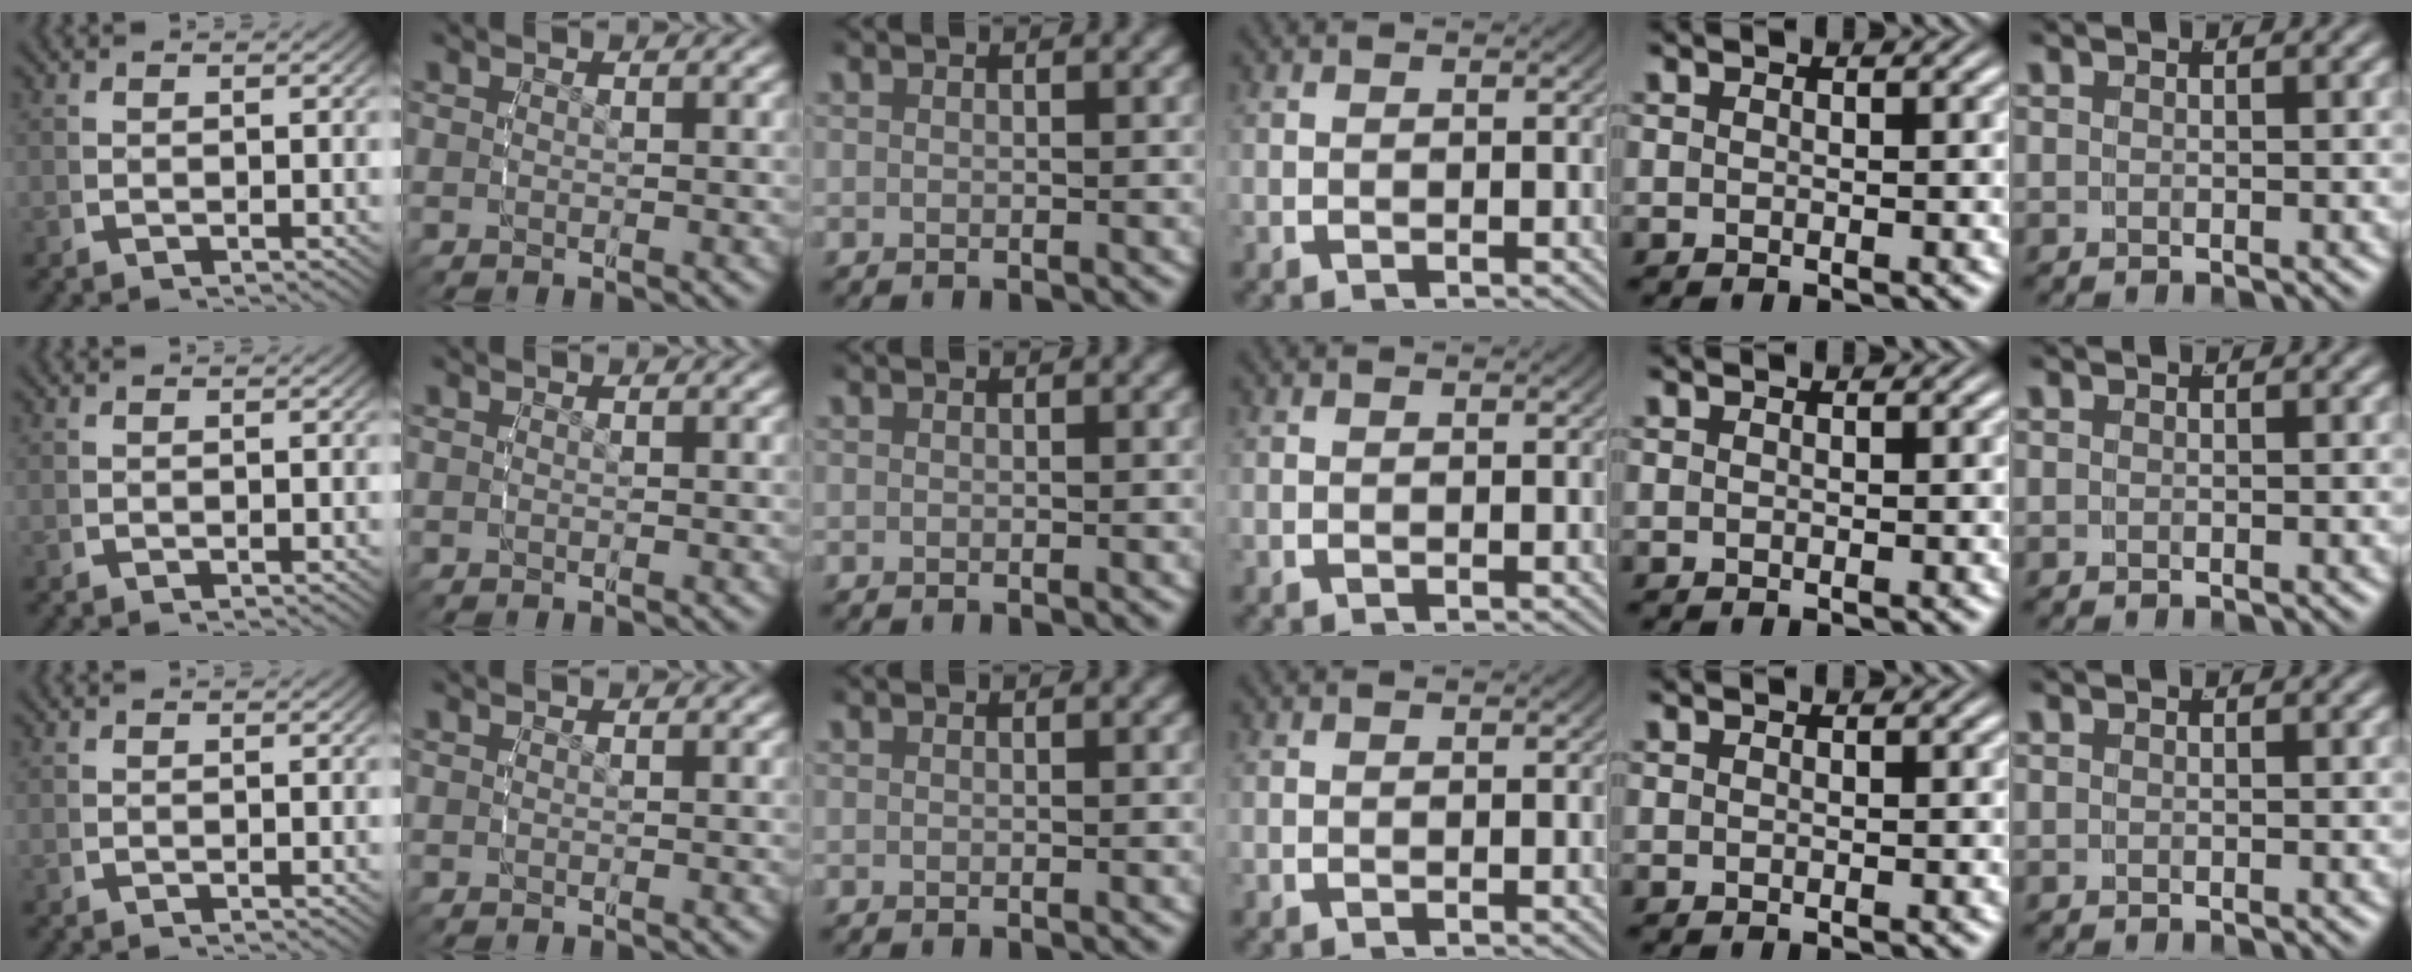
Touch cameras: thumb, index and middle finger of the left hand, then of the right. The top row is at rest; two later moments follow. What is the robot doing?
{"motion": "reach", "object": "router"}